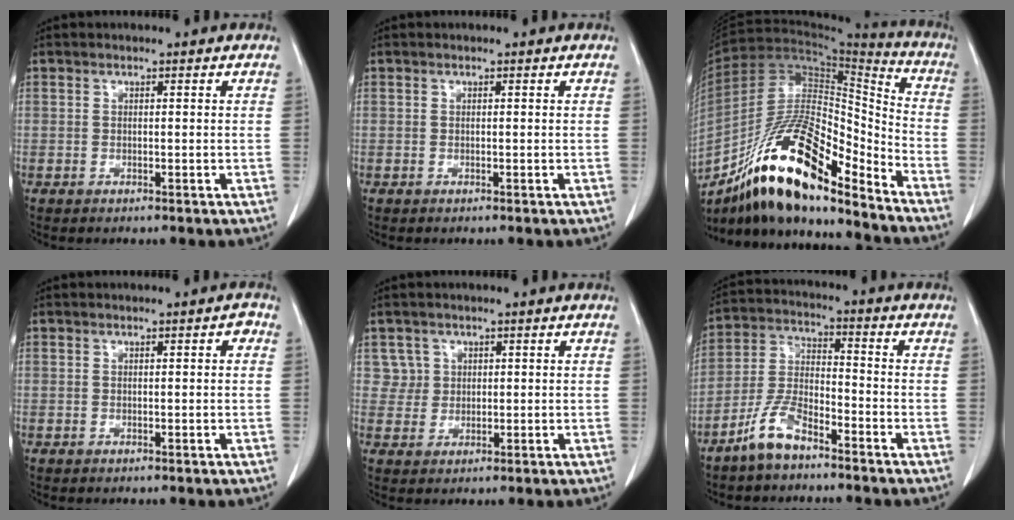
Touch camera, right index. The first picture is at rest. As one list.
[{"total": 0.0}, {"total": 20.2, "force": [-14.0, 5.2, 13.6], "torque": [-0.248, 0.007, -0.248]}, {"total": 1.1, "force": [0.2, 0.4, 1.0], "torque": [-0.009, 0.005, 0.002]}, {"total": 2.9, "force": [1.2, 2.6, -0.4], "torque": [0.022, 0.004, 0.017]}, {"total": 7.8, "force": [-5.8, 2.6, 4.6], "torque": [-0.108, -0.001, -0.118]}]